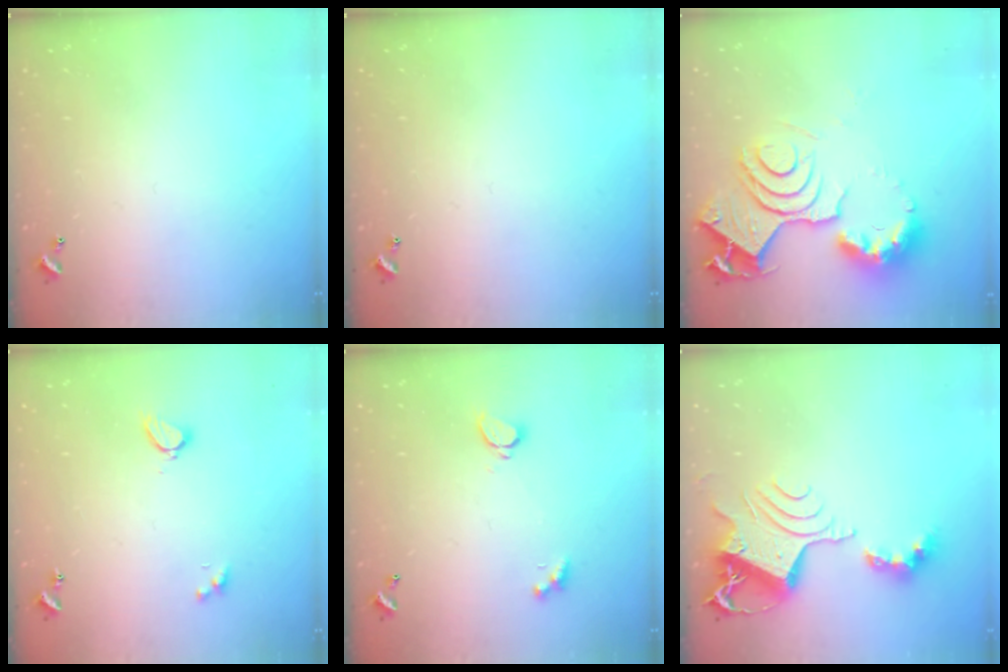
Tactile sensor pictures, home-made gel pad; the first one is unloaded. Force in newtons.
{"total": 0.0}
{"total": 16.4, "press": 16.3, "slide": 1.7}
{"total": 2.2, "press": 2.2, "slide": 0.3}
{"total": 1.7, "press": 1.7, "slide": 0.3}
{"total": 10.9, "press": 10.9, "slide": 1.2}